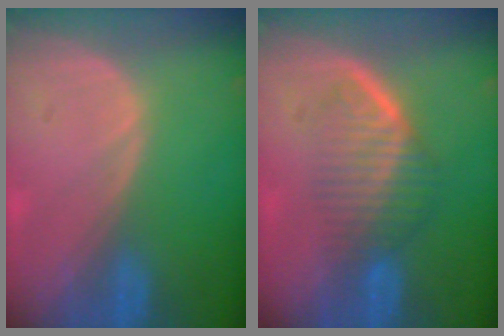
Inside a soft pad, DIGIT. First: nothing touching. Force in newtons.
{"total": 6.7, "press": 5.8, "slide": 3.3}